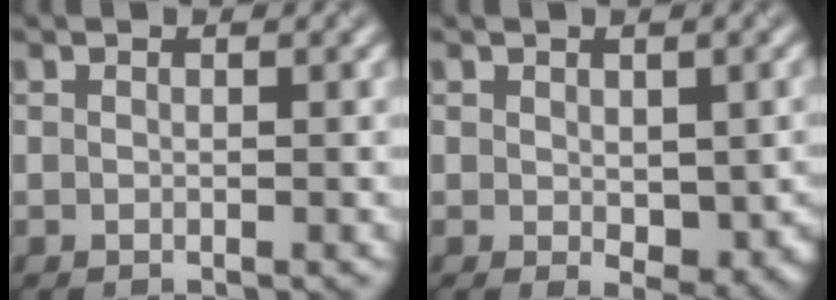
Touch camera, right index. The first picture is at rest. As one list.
[{"total": 4.5, "force": [-0.3, 2.6, 3.6], "torque": [-0.054, -0.019, 0.006]}]